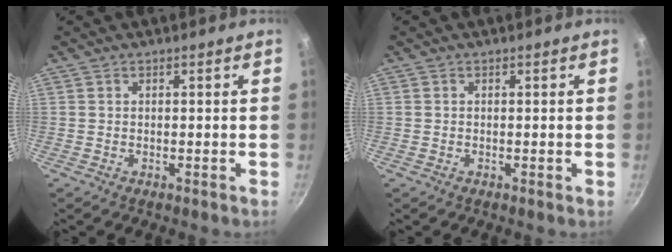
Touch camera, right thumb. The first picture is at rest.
{"total": 0.0}